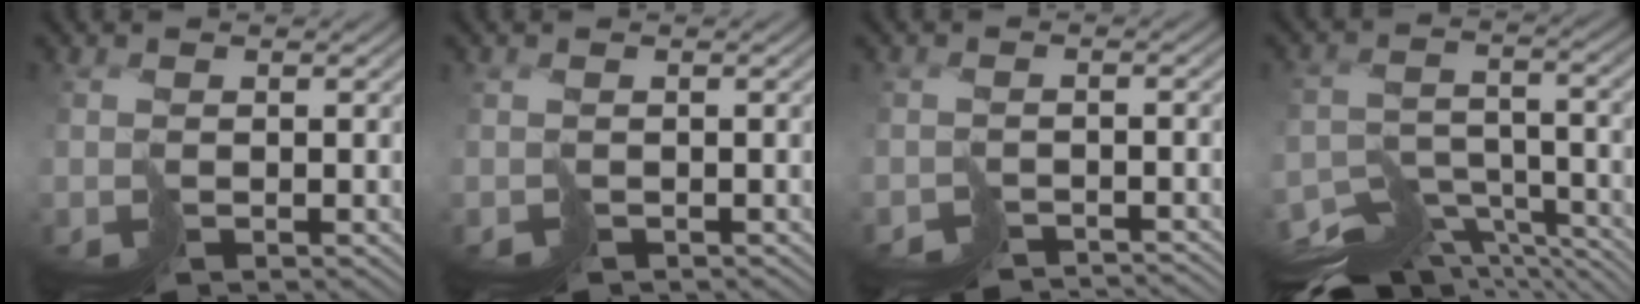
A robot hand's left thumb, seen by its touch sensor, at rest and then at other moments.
{"total": 1.0, "force": [-0.9, 0.3, -0.3], "torque": [0.012, -0.006, -0.019]}
{"total": 4.5, "force": [-4.4, 0.4, 0.1], "torque": [0.009, -0.006, -0.071]}
{"total": 11.7, "force": [-10.2, 3.6, 4.5], "torque": [-0.086, -0.016, -0.145]}